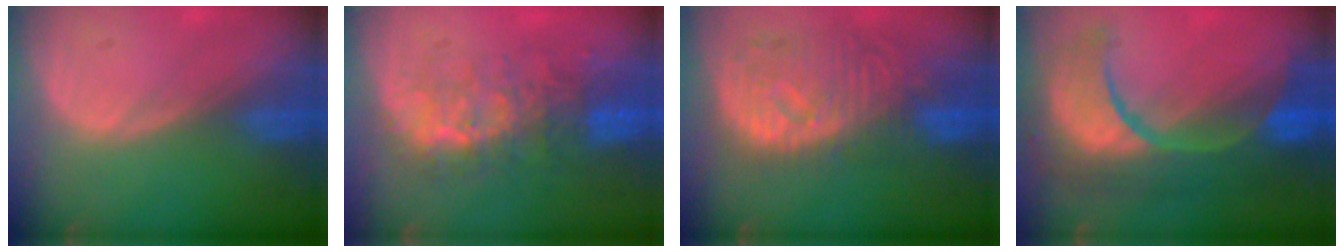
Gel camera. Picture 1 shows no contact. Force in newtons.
{"total": 9.7, "press": 8.4, "slide": 4.8}
{"total": 11.1, "press": 9.7, "slide": 5.3}
{"total": 12.3, "press": 12.2, "slide": 1.4}